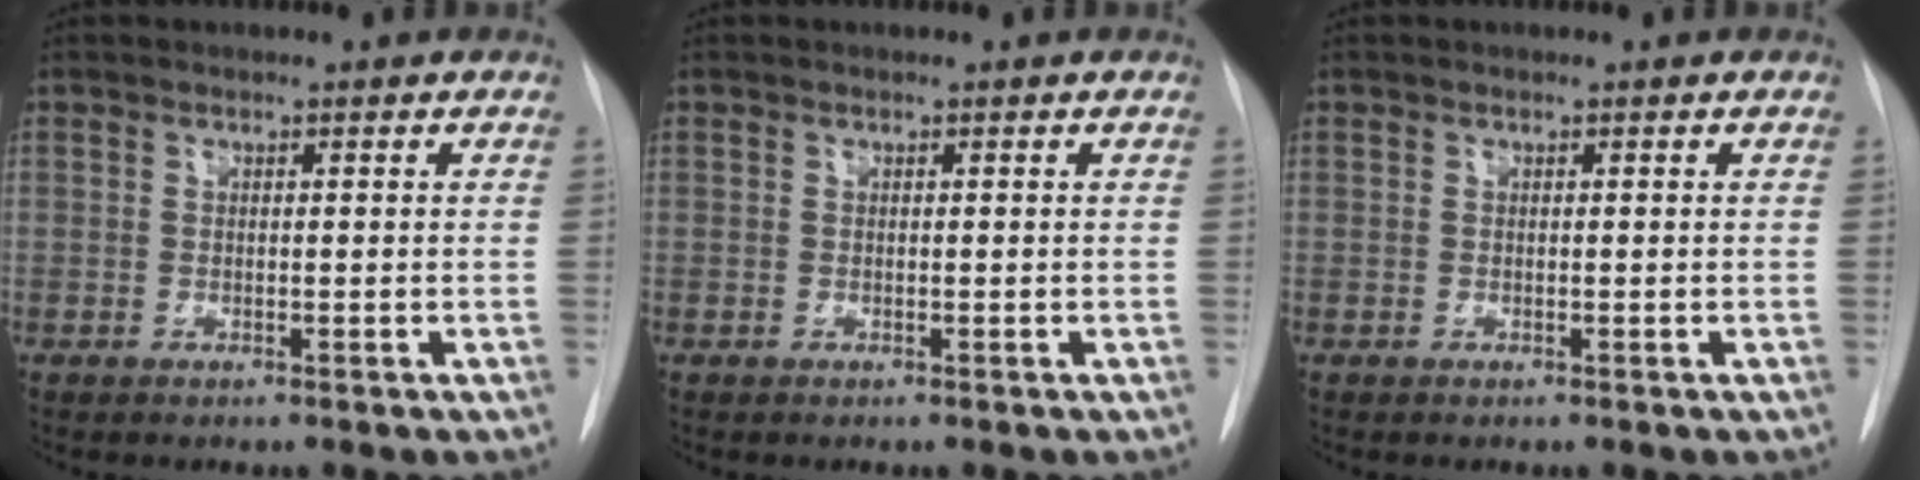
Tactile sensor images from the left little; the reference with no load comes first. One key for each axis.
{"total": 0.0}
{"total": 0.0}